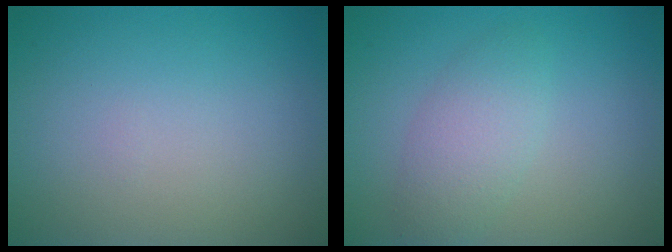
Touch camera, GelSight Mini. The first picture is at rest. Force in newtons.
{"total": 3.1, "press": 3.1, "slide": 0.1}